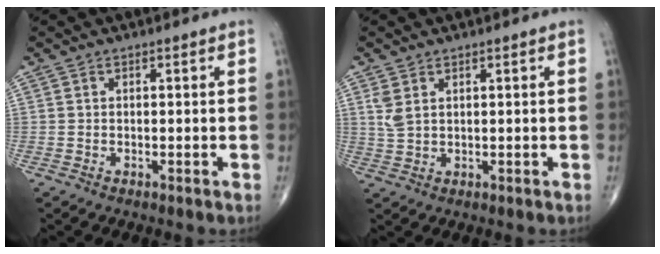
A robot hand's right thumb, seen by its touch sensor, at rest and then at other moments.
{"total": 2.9, "force": [1.4, 1.5, 2.0], "torque": [-0.046, 0.002, 0.038]}